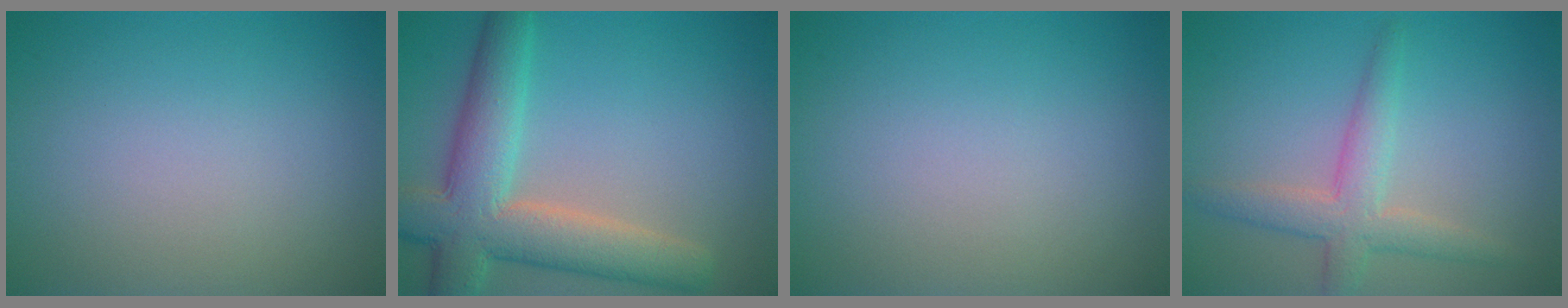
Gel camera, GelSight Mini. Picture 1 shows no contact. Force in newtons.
{"total": 8.1, "press": 8.1, "slide": 0.8}
{"total": 0.0}
{"total": 3.6, "press": 3.6, "slide": 0.2}